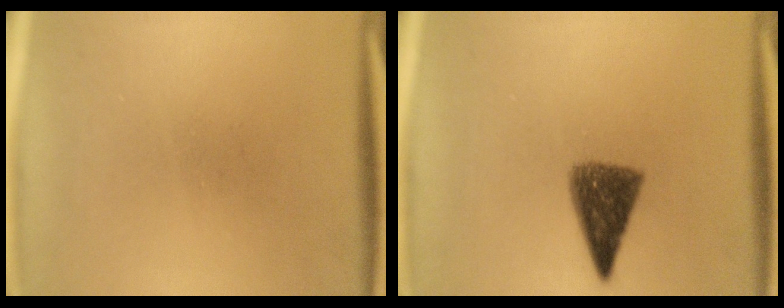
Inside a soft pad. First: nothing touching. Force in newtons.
{"total": 7.3}